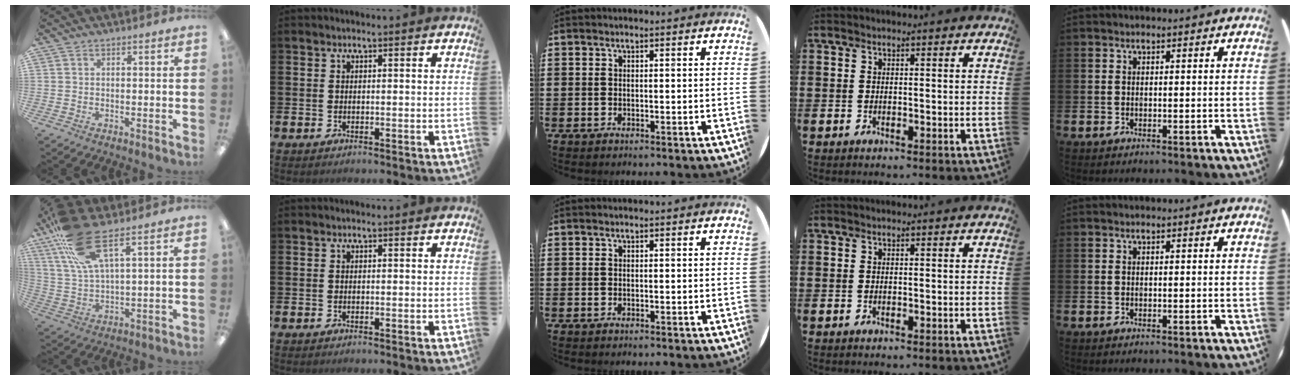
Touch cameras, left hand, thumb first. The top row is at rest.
{"thumb": {"total": 15.0, "force": [9.7, 4.1, 10.7], "torque": [-0.232, -0.028, 0.172]}}